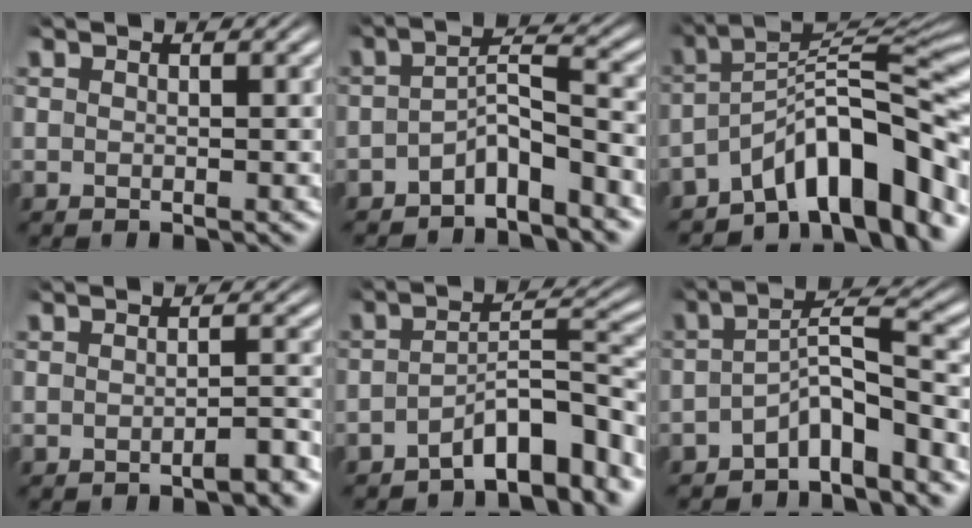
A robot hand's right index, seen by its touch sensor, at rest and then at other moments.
{"total": 3.8, "force": [-2.9, 1.0, 2.3], "torque": [-0.032, -0.009, -0.047]}
{"total": 10.2, "force": [-3.9, 4.7, 8.2], "torque": [-0.125, -0.022, -0.053]}
{"total": 1.9, "force": [-1.7, -0.1, 0.7], "torque": [-0.007, 0.003, -0.032]}
{"total": 6.3, "force": [-4.2, 1.4, 4.5], "torque": [-0.057, -0.009, -0.062]}
{"total": 4.8, "force": [-2.9, 1.8, 3.4], "torque": [-0.054, -0.013, -0.043]}